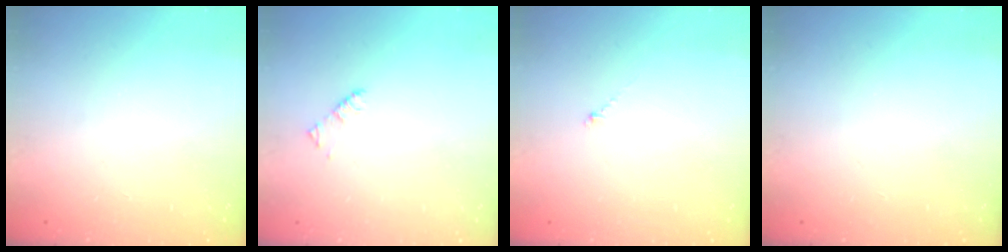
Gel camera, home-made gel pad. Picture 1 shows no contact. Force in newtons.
{"total": 1.9, "press": 1.9, "slide": 0.3}
{"total": 0.7, "press": 0.6, "slide": 0.4}
{"total": 0.0}